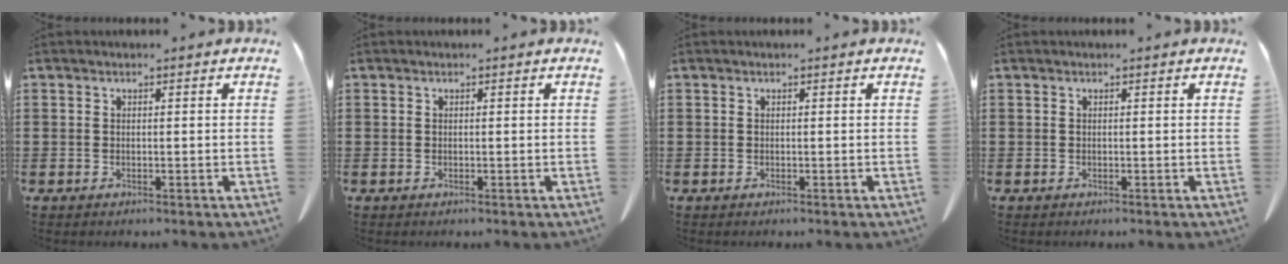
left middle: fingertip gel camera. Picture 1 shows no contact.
{"total": 0.0}
{"total": 0.0}
{"total": 0.0}